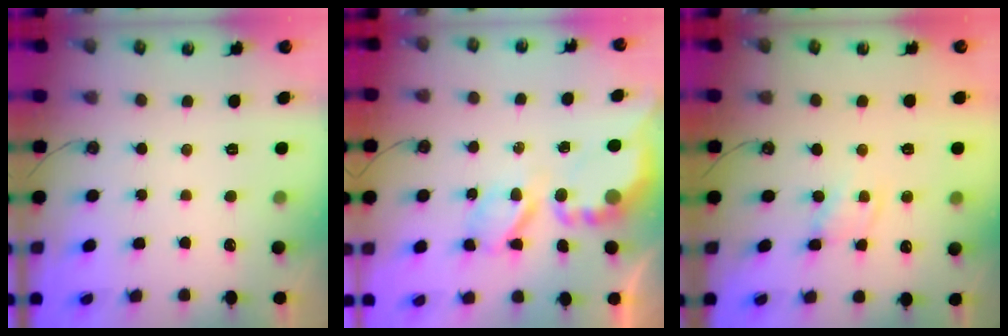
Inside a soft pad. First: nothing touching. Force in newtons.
{"total": 7.9, "press": 7.9, "slide": 0.5}
{"total": 1.8, "press": 1.8, "slide": 0.2}